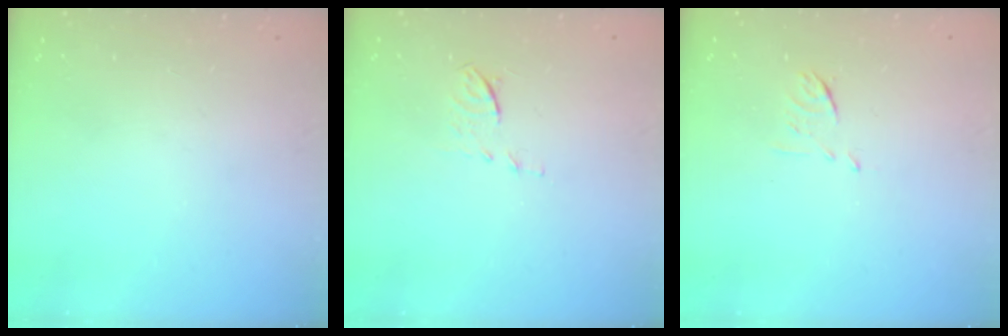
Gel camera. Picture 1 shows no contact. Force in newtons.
{"total": 6.2, "press": 6.1, "slide": 1.0}
{"total": 6.1, "press": 6.0, "slide": 1.1}